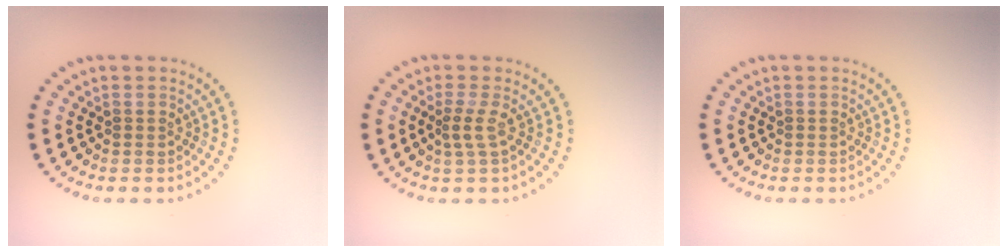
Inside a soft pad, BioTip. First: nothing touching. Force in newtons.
{"total": 1.5, "press": 1.0, "slide": 1.1}
{"total": 0.0}